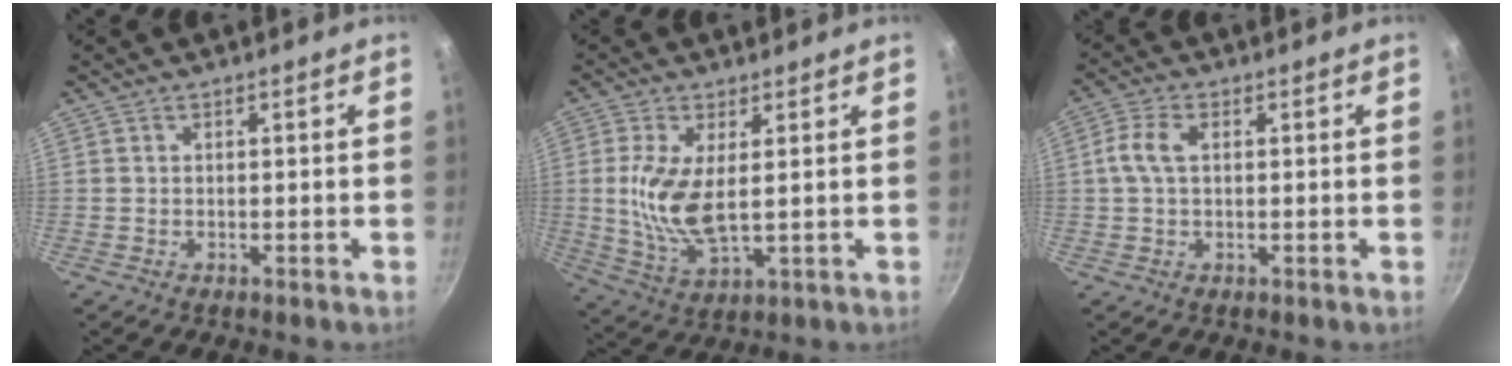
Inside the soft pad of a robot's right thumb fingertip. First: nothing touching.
{"total": 10.1, "force": [0.9, 4.3, 9.1], "torque": [-0.191, -0.017, 0.027]}
{"total": 4.7, "force": [0.7, 2.7, 3.8], "torque": [-0.095, 0.013, 0.011]}